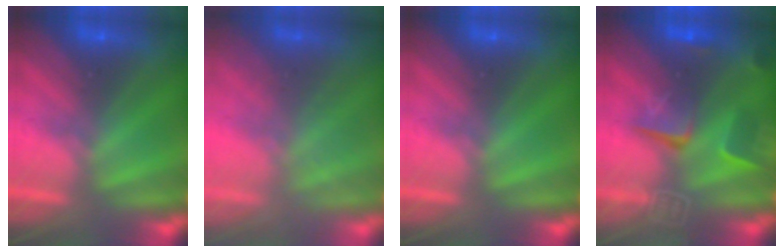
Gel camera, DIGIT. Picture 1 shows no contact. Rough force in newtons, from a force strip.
{"total": 1.8}
{"total": 0.0}
{"total": 7.5}